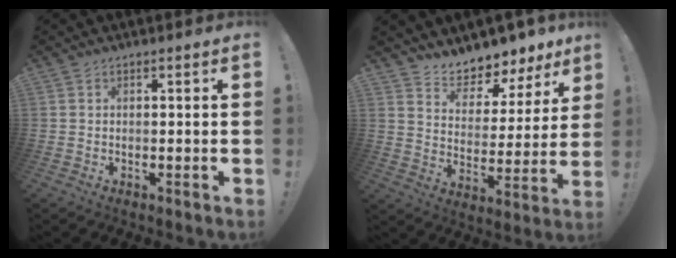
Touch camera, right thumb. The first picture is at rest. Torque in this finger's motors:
{"motor_torque": [-0.02, 0.10, 0.23, 0.23, 0.00]}